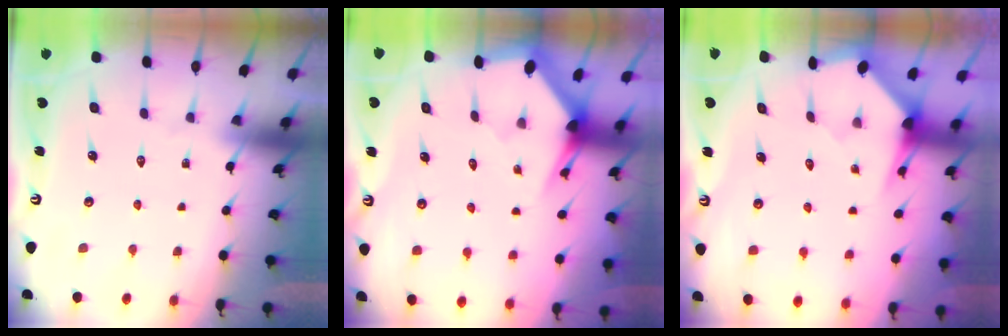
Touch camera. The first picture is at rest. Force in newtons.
{"total": 3.0, "press": 3.0, "slide": 0.2}
{"total": 3.4, "press": 3.3, "slide": 0.3}